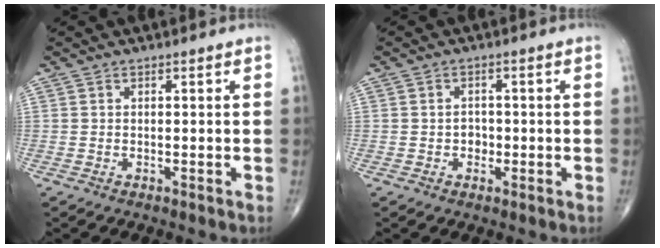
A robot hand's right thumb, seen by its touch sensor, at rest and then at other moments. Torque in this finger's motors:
{"motor_torque": [-0.26, 0.03, 0.14, 0.13, -0.01]}